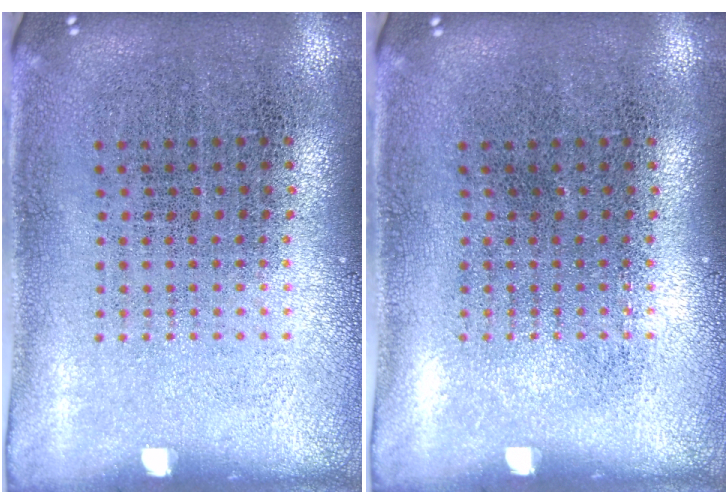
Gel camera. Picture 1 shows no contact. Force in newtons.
{"total": 0.0}